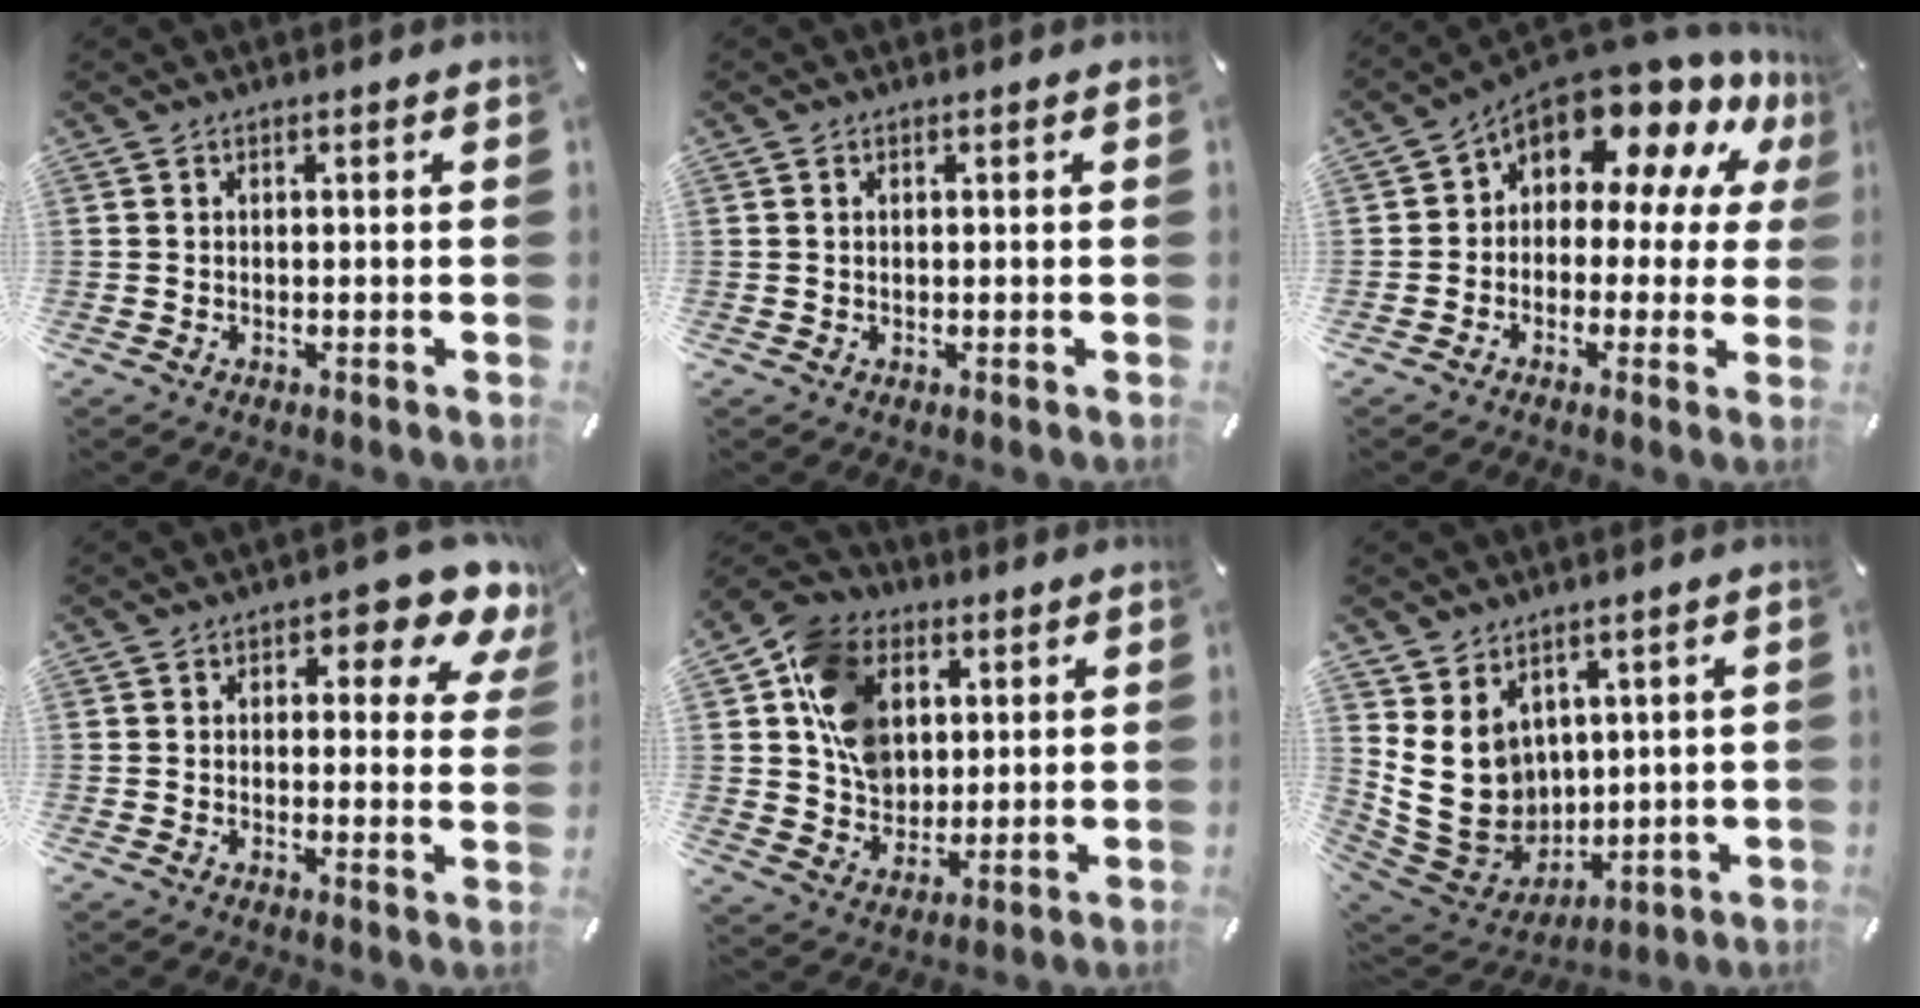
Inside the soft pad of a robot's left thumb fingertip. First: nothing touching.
{"total": 0.6, "force": [0.1, 0.4, 0.5], "torque": [-0.010, 0.002, 0.001]}
{"total": 13.4, "force": [9.9, 6.2, 6.7], "torque": [-0.114, -0.094, 0.169]}
{"total": 8.1, "force": [4.9, 3.6, 5.4], "torque": [-0.059, -0.031, 0.076]}
{"total": 14.0, "force": [4.1, 11.5, 6.9], "torque": [-0.140, -0.002, 0.082]}
{"total": 14.3, "force": [2.8, 12.3, 6.7], "torque": [-0.153, -0.030, 0.061]}